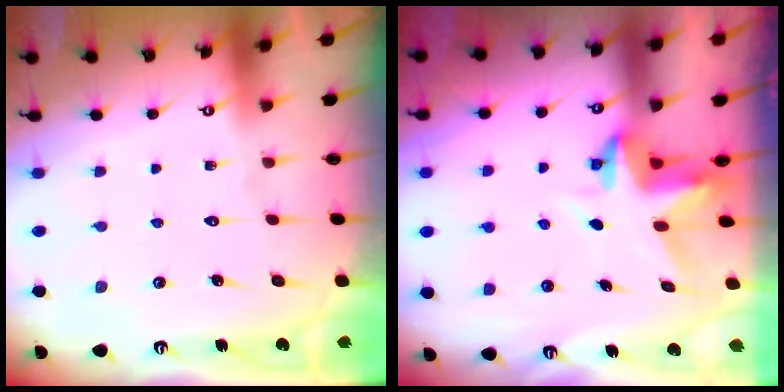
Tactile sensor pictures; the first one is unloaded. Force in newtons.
{"total": 4.5, "press": 4.5, "slide": 0.1}